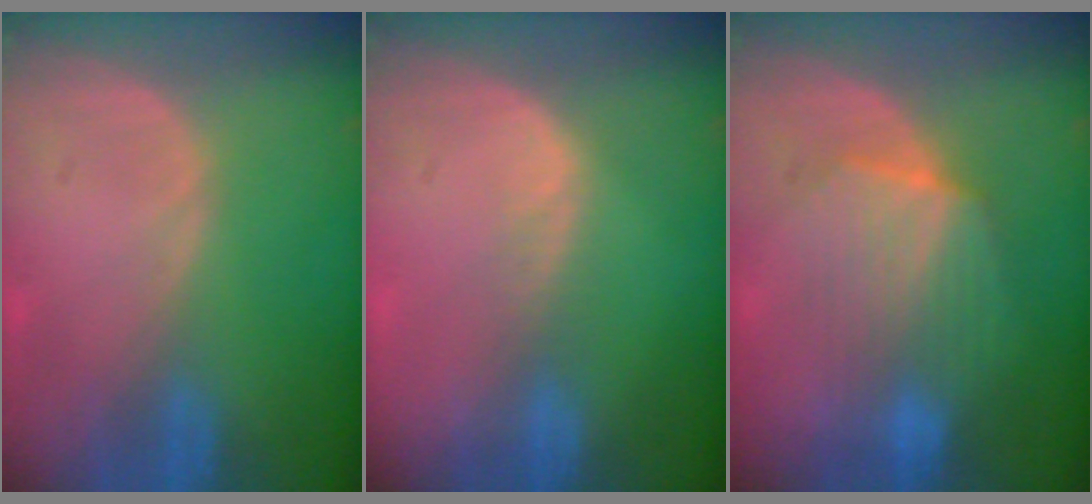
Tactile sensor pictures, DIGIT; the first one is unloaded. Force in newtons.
{"total": 2.0, "press": 1.1, "slide": 1.7}
{"total": 7.0, "press": 6.9, "slide": 1.3}